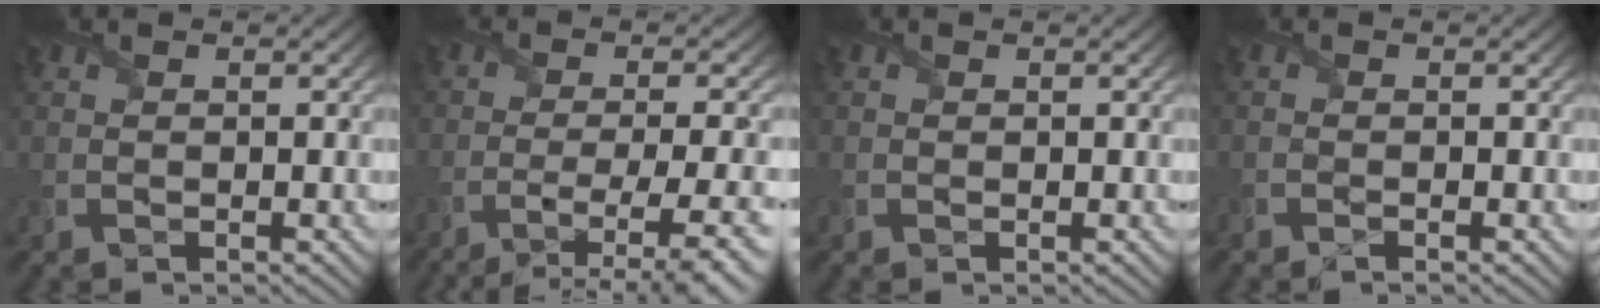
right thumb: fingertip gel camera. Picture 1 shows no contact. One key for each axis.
{"total": 8.0, "fx": -4.9, "fy": 1.3, "fz": 6.3, "tx": -0.100, "ty": -0.005, "tz": -0.073}
{"total": 0.0}
{"total": 0.7, "fx": -0.7, "fy": -0.1, "fz": 0.3, "tx": -0.006, "ty": -0.002, "tz": -0.014}